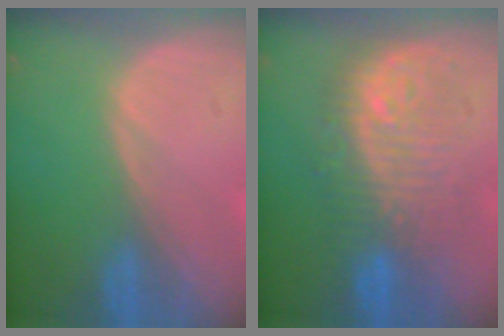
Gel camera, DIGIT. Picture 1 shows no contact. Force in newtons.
{"total": 9.7, "press": 9.6, "slide": 0.9}